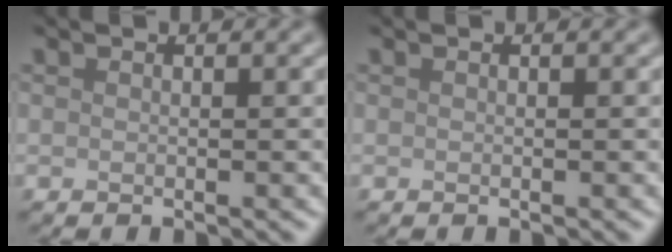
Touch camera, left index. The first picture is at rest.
{"total": 0.0}